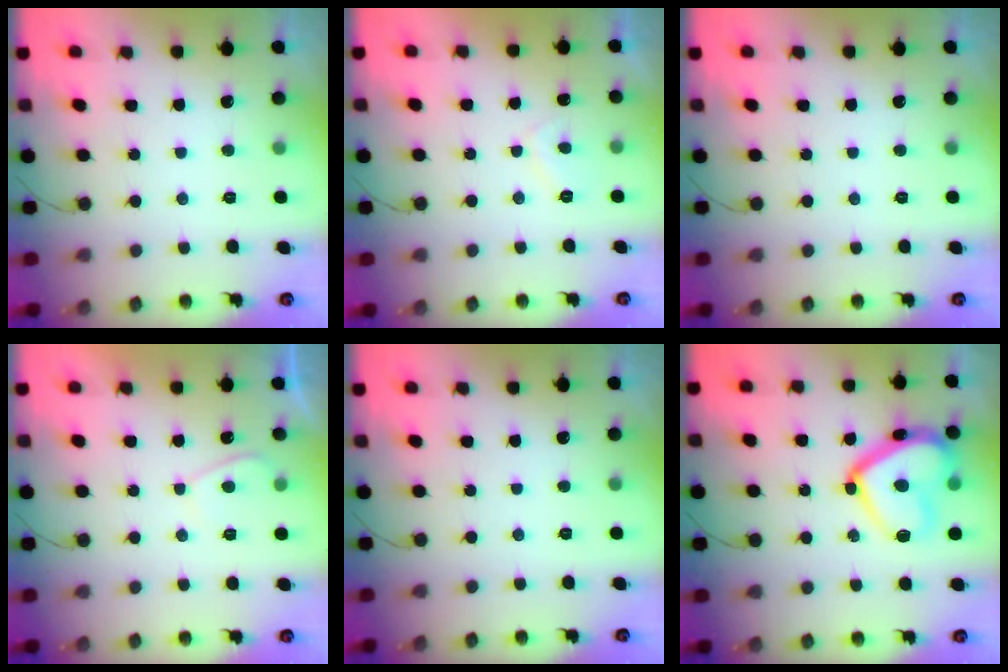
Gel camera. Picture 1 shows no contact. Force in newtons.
{"total": 2.7, "press": 2.6, "slide": 0.8}
{"total": 0.0}
{"total": 1.8, "press": 1.7, "slide": 0.6}
{"total": 0.0}
{"total": 19.2, "press": 19.1, "slide": 1.5}